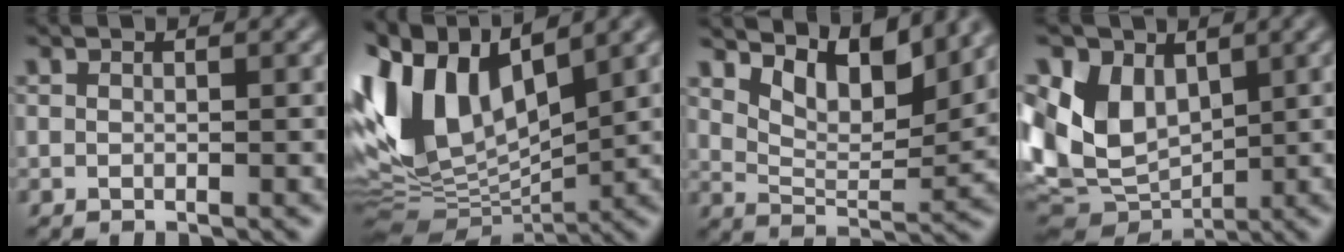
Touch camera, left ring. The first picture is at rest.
{"total": 10.9, "force": [2.5, 6.0, 8.8], "torque": [-0.190, 0.020, 0.038]}
{"total": 6.4, "force": [4.0, 2.7, 4.3], "torque": [-0.076, 0.003, 0.072]}
{"total": 8.2, "force": [0.7, 6.4, 5.2], "torque": [-0.098, 0.000, 0.026]}